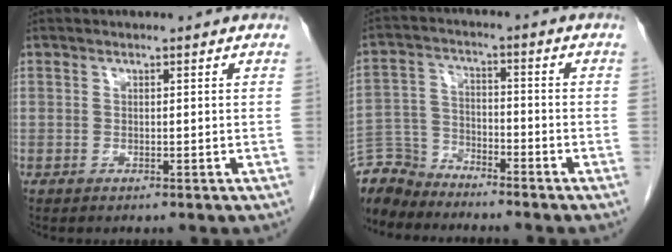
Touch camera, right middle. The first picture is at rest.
{"total": 7.4, "force": [-7.3, 1.5, -0.2], "torque": [0.000, 0.003, -0.144]}